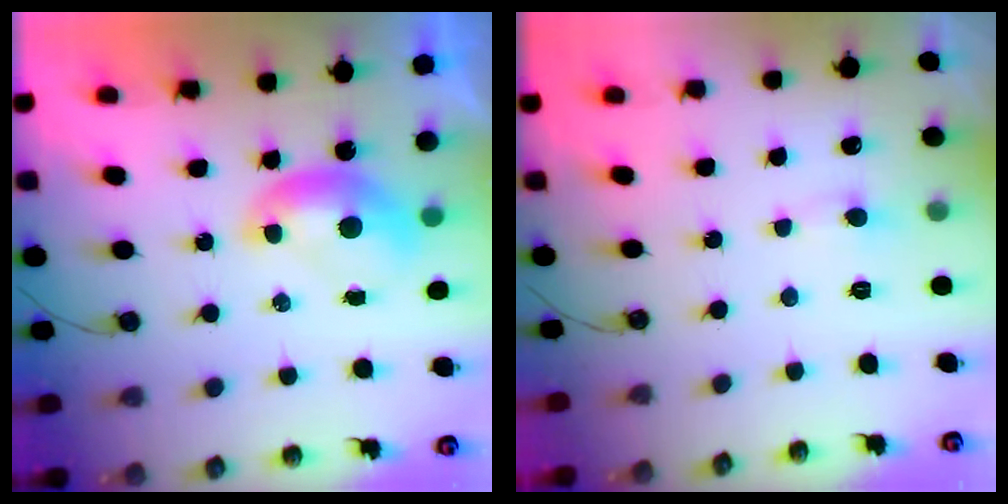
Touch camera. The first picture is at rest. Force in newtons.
{"total": 1.2, "press": 1.0, "slide": 0.6}